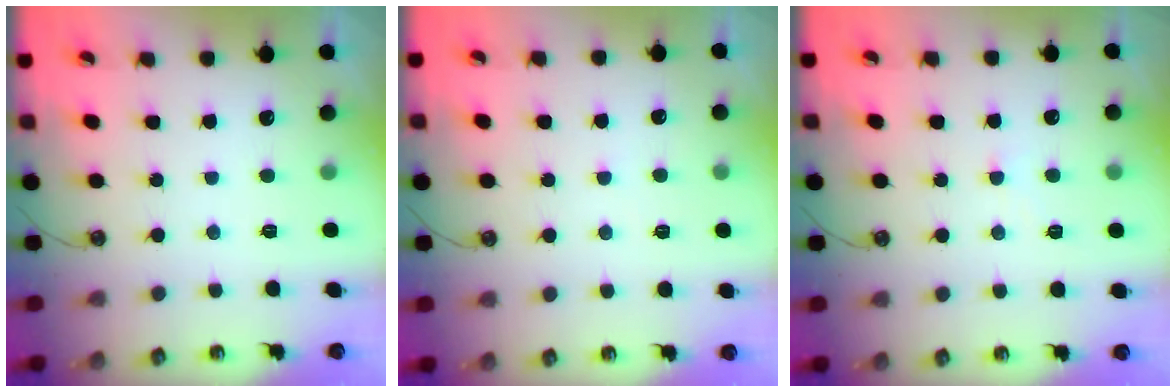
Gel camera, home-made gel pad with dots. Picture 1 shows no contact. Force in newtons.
{"total": 5.8, "press": 5.8, "slide": 0.1}
{"total": 0.9, "press": 0.9, "slide": 0.1}